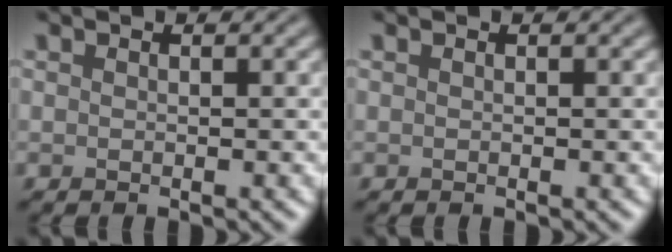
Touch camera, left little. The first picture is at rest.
{"total": 0.0}